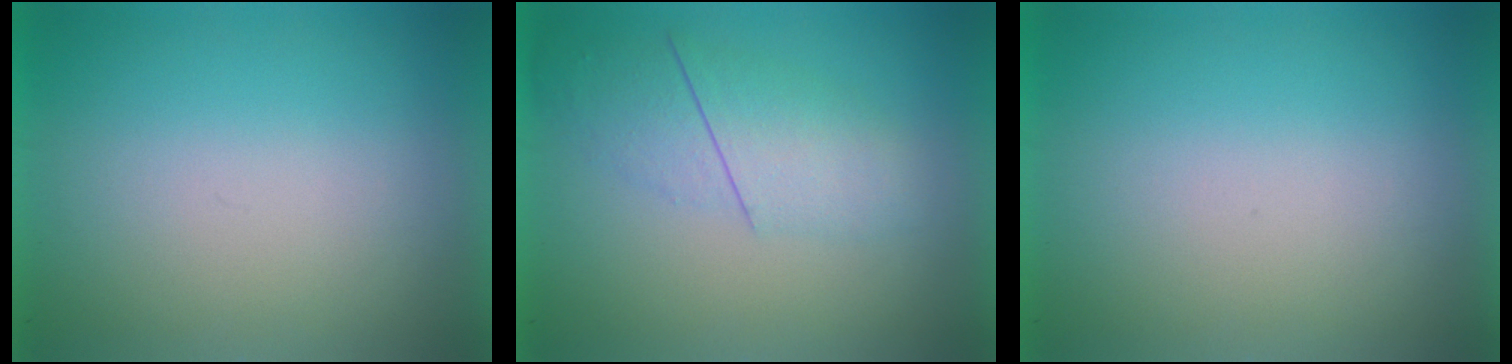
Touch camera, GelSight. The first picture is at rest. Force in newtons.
{"total": 2.4}
{"total": 0.0}